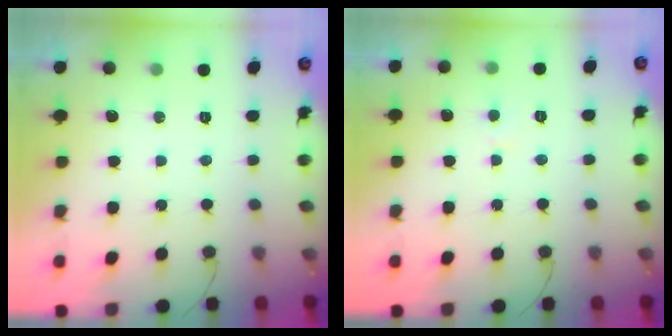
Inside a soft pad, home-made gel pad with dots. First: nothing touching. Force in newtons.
{"total": 2.8, "press": 2.8, "slide": 0.3}